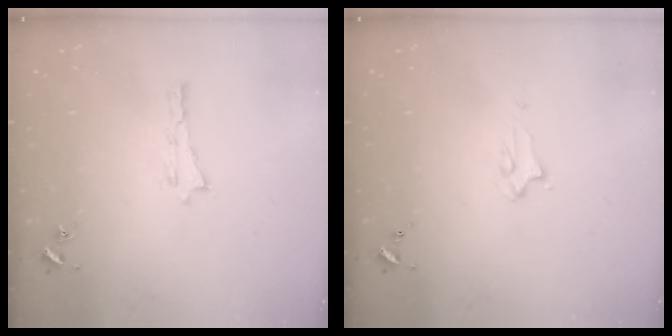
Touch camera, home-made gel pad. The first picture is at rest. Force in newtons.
{"total": 2.0, "press": 2.0, "slide": 0.2}